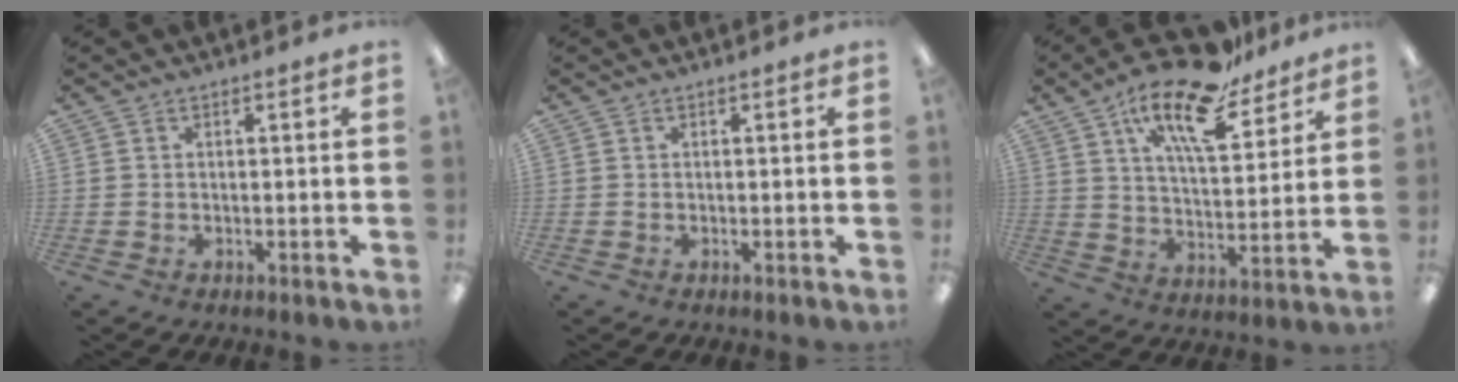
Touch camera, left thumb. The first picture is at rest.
{"total": 0.0}
{"total": 18.0, "force": [12.6, 6.2, 11.2], "torque": [-0.186, -0.067, 0.208]}